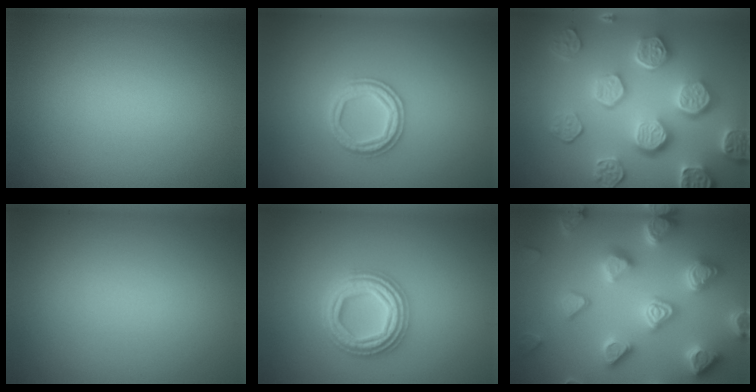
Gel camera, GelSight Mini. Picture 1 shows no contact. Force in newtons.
{"total": 2.6, "press": 2.6, "slide": 0.5}
{"total": 8.4, "press": 6.2, "slide": 5.7}
{"total": 0.0}
{"total": 4.8, "press": 4.7, "slide": 0.8}
{"total": 7.4, "press": 7.3, "slide": 1.6}